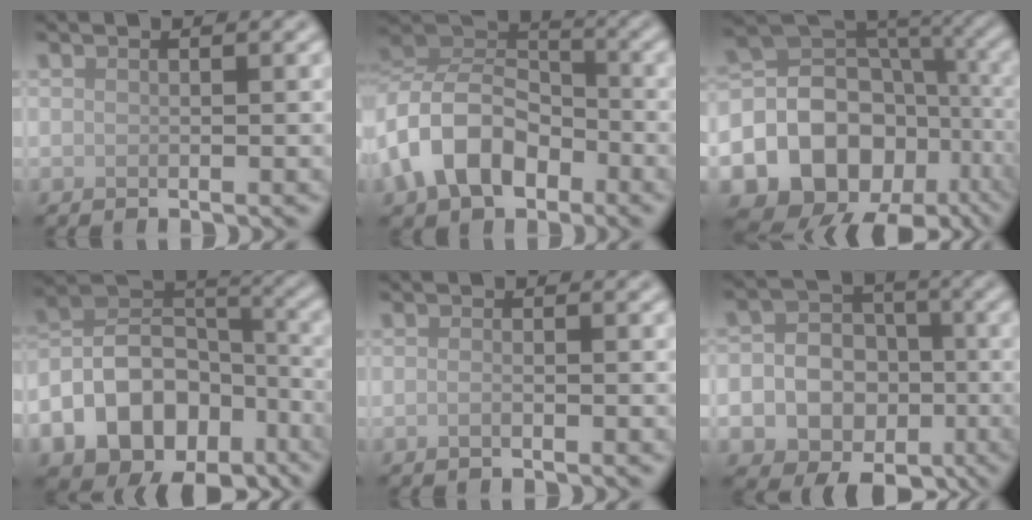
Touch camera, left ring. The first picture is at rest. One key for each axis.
{"total": 7.6, "fx": -3.4, "fy": 5.4, "fz": 4.2, "tx": -0.077, "ty": 0.004, "tz": -0.081}
{"total": 18.4, "fx": -6.5, "fy": 15.2, "fz": 8.1, "tx": -0.169, "ty": -0.019, "tz": -0.086}
{"total": 11.9, "fx": -6.1, "fy": 7.9, "fz": 6.6, "tx": -0.125, "ty": 0.013, "tz": -0.114}
{"total": 0.8, "fx": -0.4, "fy": 0.3, "fz": 0.6, "tx": -0.012, "ty": -0.002, "tz": -0.006}
{"total": 12.7, "fx": -4.2, "fy": 11.1, "fz": 4.5, "tx": -0.078, "ty": -0.021, "tz": -0.074}